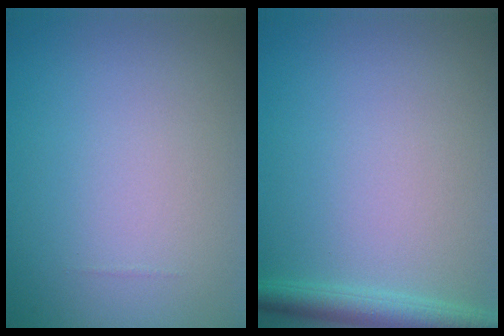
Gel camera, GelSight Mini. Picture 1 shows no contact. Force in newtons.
{"total": 2.5, "press": 2.5, "slide": 0.1}